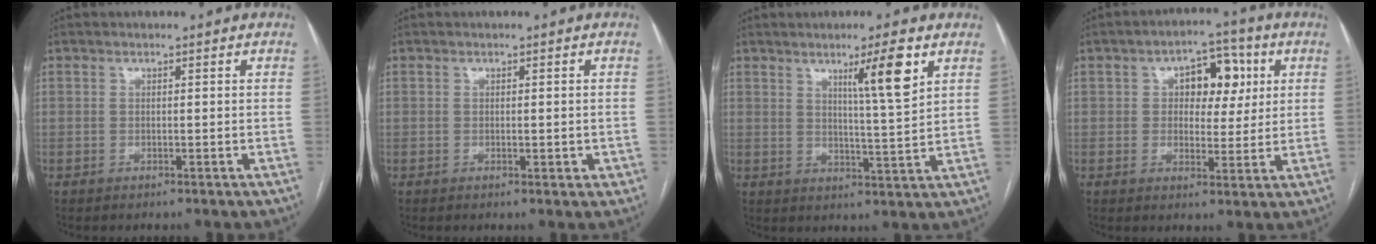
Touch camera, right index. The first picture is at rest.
{"total": 1.6, "force": [-0.2, 0.7, 1.4], "torque": [-0.018, -0.001, 0.002]}
{"total": 7.5, "force": [3.9, -0.5, 6.4], "torque": [-0.102, -0.009, 0.064]}
{"total": 7.9, "force": [2.2, 4.7, 5.9], "torque": [-0.075, 0.024, 0.034]}